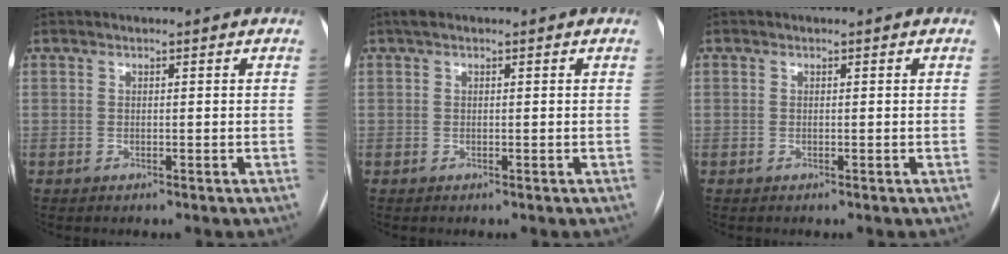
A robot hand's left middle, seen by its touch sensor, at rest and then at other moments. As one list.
[{"total": 0.9, "force": [0.6, 0.3, 0.6], "torque": [-0.014, 0.014, 0.008]}, {"total": 1.4, "force": [-0.7, -0.9, -0.8], "torque": [0.015, -0.008, -0.011]}]